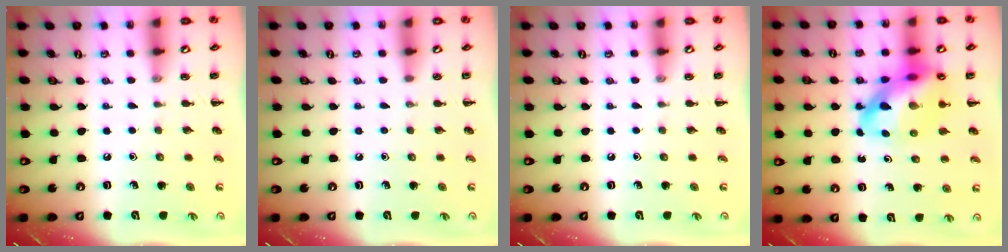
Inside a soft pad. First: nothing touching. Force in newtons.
{"total": 0.0}
{"total": 0.0}
{"total": 18.0, "press": 17.3, "slide": 4.8}